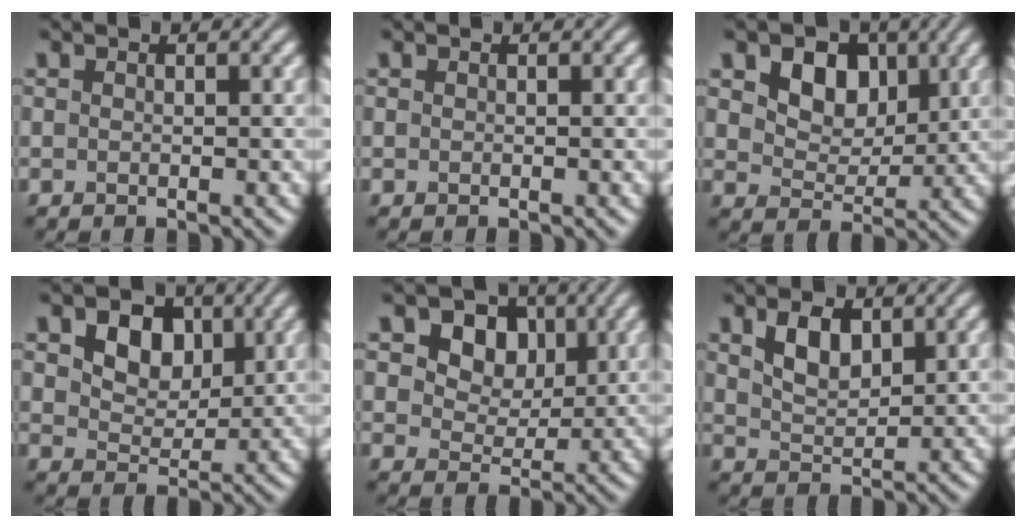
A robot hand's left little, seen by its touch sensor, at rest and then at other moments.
{"total": 0.0}
{"total": 5.8, "force": [2.5, 4.1, 3.2], "torque": [-0.072, -0.010, 0.046]}
{"total": 5.4, "force": [2.2, 3.7, 3.2], "torque": [-0.066, -0.007, 0.029]}
{"total": 7.7, "force": [3.5, 5.5, 3.9], "torque": [-0.084, -0.001, 0.060]}
{"total": 3.3, "force": [1.7, 1.8, 2.2], "torque": [-0.047, 0.000, 0.035]}